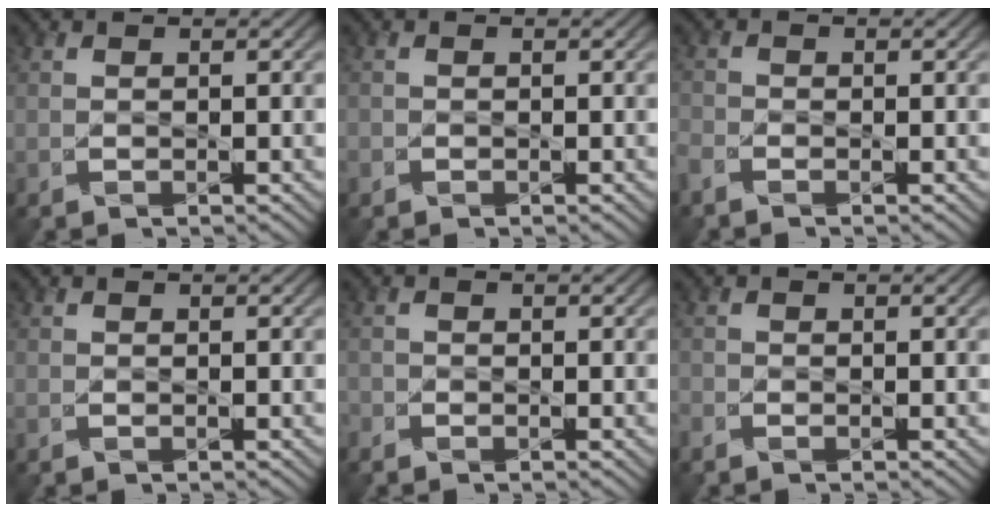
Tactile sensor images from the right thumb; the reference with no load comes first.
{"total": 0.7, "force": [-0.5, 0.5, 0.0], "torque": [-0.001, -0.005, -0.011]}
{"total": 2.0, "force": [-1.6, 0.9, 0.9], "torque": [-0.026, -0.008, -0.045]}
{"total": 0.0}
{"total": 1.1, "force": [-1.0, 0.4, 0.1], "torque": [-0.005, -0.003, -0.024]}
{"total": 1.3, "force": [-1.1, 0.4, 0.4], "torque": [-0.013, -0.006, -0.029]}